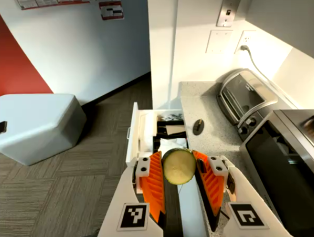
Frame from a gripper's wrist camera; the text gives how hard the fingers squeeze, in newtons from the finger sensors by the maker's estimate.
{"total": 8.5, "left": 8.6, "right": 8.3}